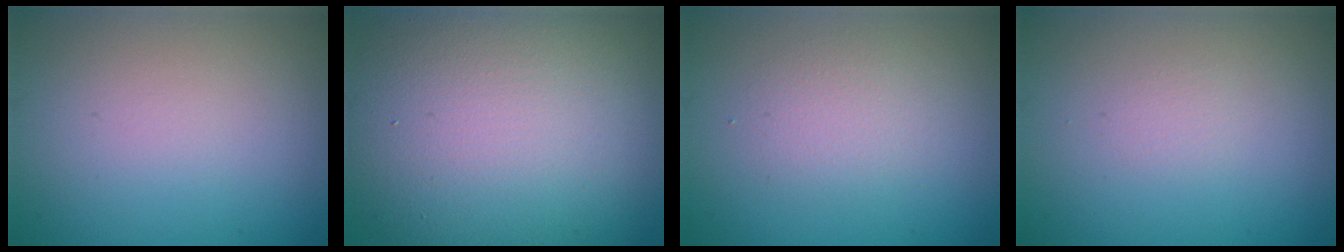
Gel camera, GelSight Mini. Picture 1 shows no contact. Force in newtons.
{"total": 14.6, "press": 14.6, "slide": 0.8}
{"total": 1.8, "press": 1.8, "slide": 0.1}
{"total": 0.5, "press": 0.5, "slide": 0.0}